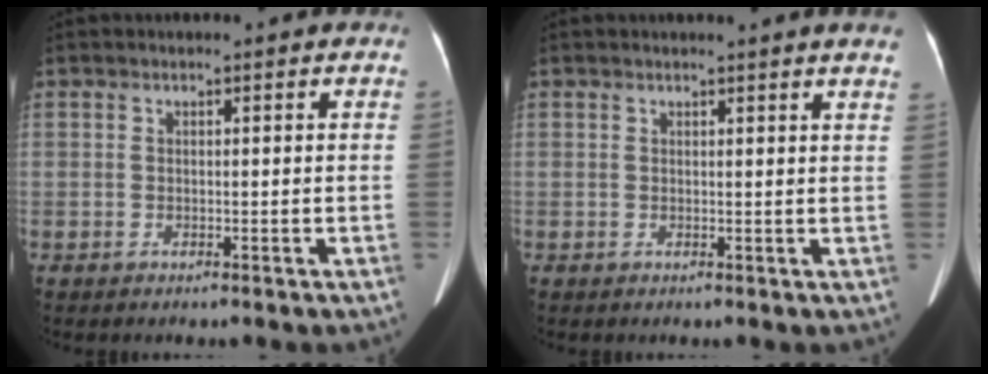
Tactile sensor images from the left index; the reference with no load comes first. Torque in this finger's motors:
{"motor_torque": [0.87, -0.90, 0.34, 0.07]}